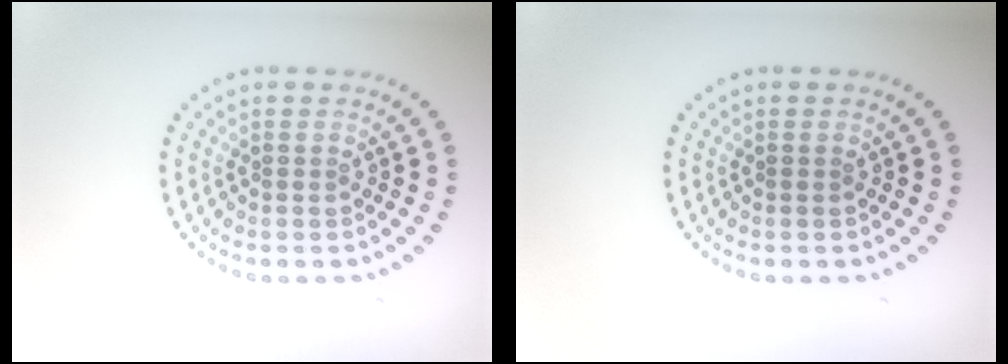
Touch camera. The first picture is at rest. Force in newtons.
{"total": 0.0}